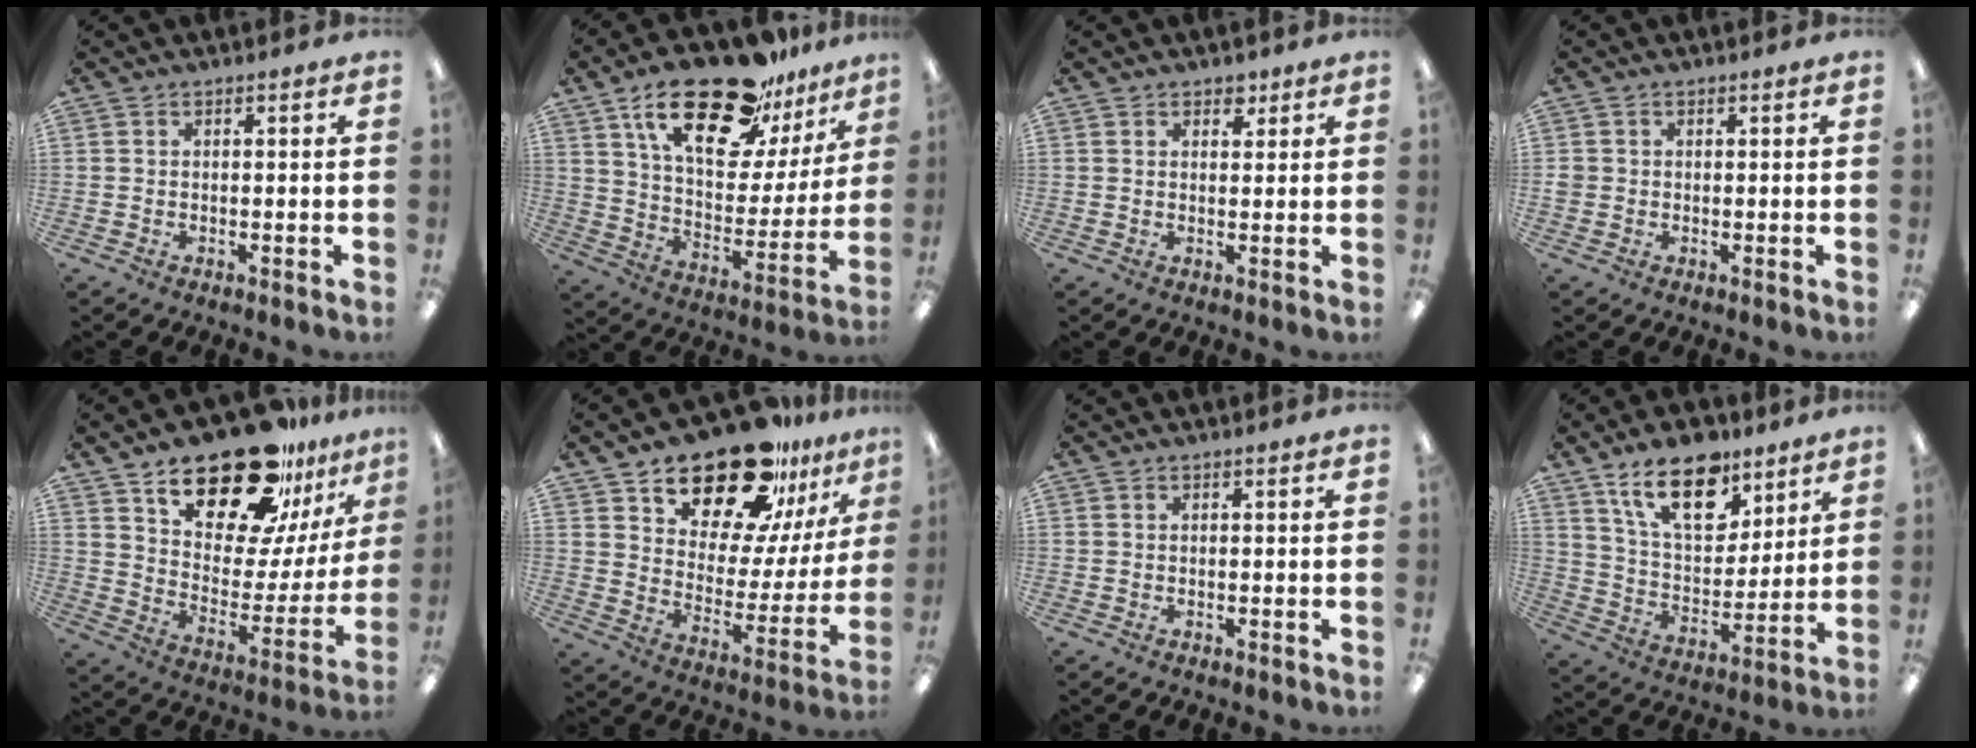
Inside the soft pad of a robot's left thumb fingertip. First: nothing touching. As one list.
[{"total": 24.7, "force": [16.8, 10.3, 15.0], "torque": [-0.240, -0.097, 0.287]}, {"total": 2.7, "force": [1.9, 1.7, 0.8], "torque": [-0.002, -0.004, 0.032]}, {"total": 1.4, "force": [0.0, 1.3, 0.2], "torque": [-0.005, 0.004, -0.001]}, {"total": 24.3, "force": [18.6, 9.7, 12.3], "torque": [-0.183, -0.122, 0.318]}, {"total": 22.1, "force": [18.0, 9.1, 8.9], "torque": [-0.144, -0.129, 0.316]}, {"total": 0.0}, {"total": 18.2, "force": [11.8, 9.2, 10.3], "torque": [-0.173, -0.052, 0.210]}]